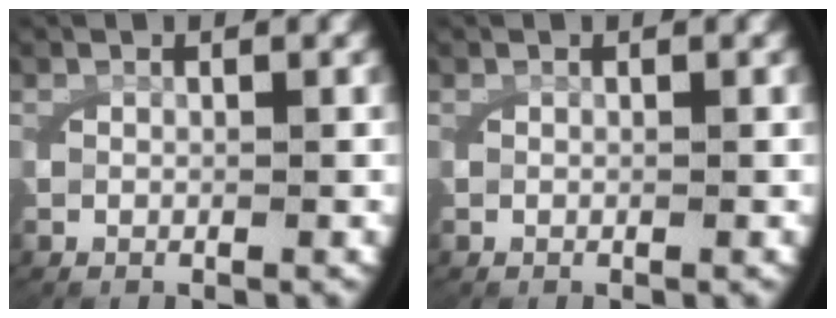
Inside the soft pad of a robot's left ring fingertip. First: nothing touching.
{"total": 0.0}